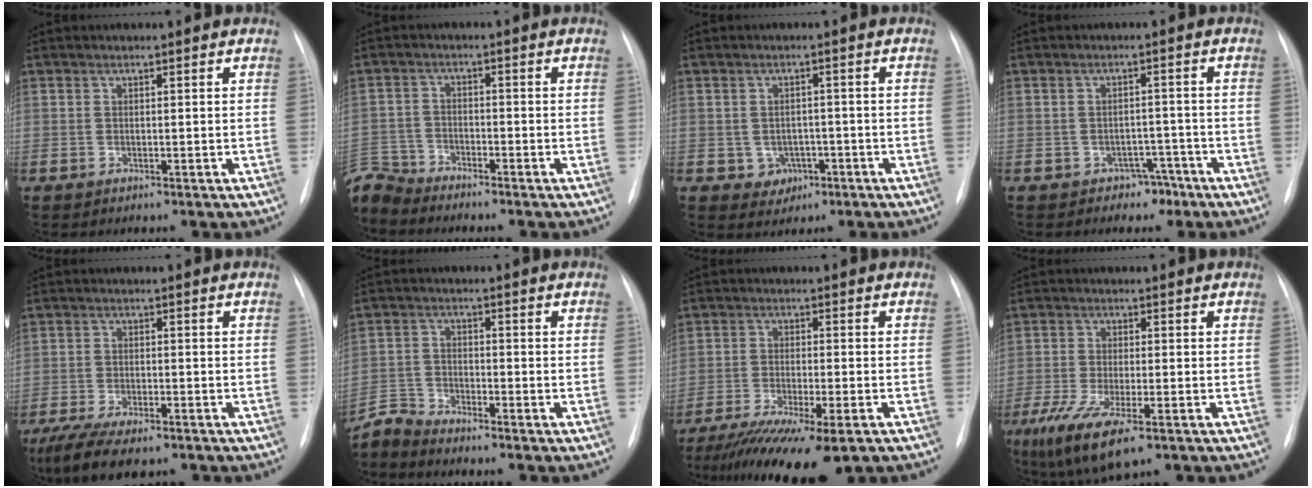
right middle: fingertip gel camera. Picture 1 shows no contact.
{"total": 6.3, "force": [-6.3, 0.9, -0.1], "torque": [0.000, 0.000, -0.127]}
{"total": 3.6, "force": [-1.3, 3.2, 1.1], "torque": [-0.008, 0.009, -0.008]}
{"total": 3.3, "force": [-2.2, 2.5, 0.3], "torque": [0.001, 0.019, -0.027]}
{"total": 10.7, "force": [-8.1, 3.3, 6.3], "torque": [-0.107, -0.015, -0.126]}
{"total": 4.8, "force": [-4.8, -0.7, -0.5], "torque": [0.004, -0.006, -0.094]}
{"total": 14.8, "force": [-10.7, 2.5, 9.9], "torque": [-0.166, -0.036, -0.170]}
{"total": 9.4, "force": [-5.3, 2.3, 7.4], "torque": [-0.144, -0.027, -0.090]}